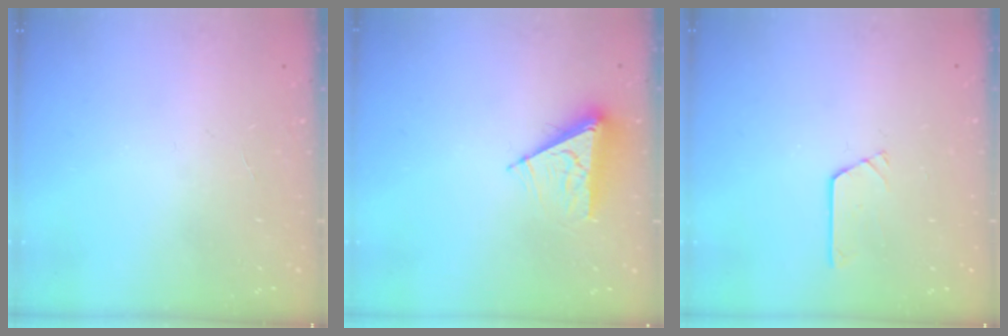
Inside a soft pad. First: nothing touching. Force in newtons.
{"total": 7.9, "press": 7.9, "slide": 0.3}
{"total": 2.7, "press": 2.7, "slide": 0.3}